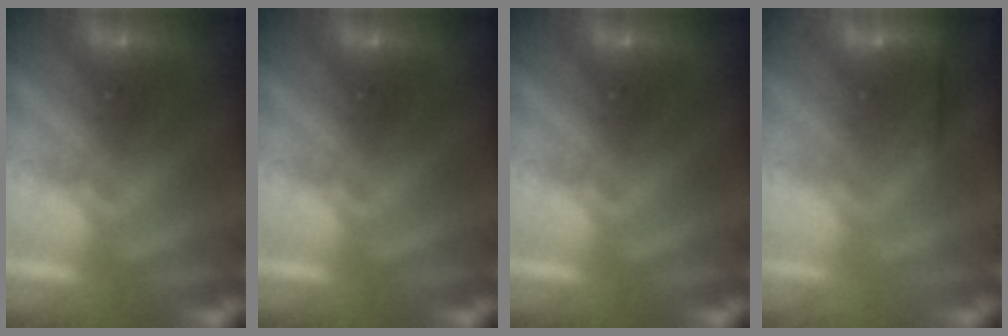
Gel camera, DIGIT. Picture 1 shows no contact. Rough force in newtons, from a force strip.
{"total": 0.0}
{"total": 0.0}
{"total": 2.6}